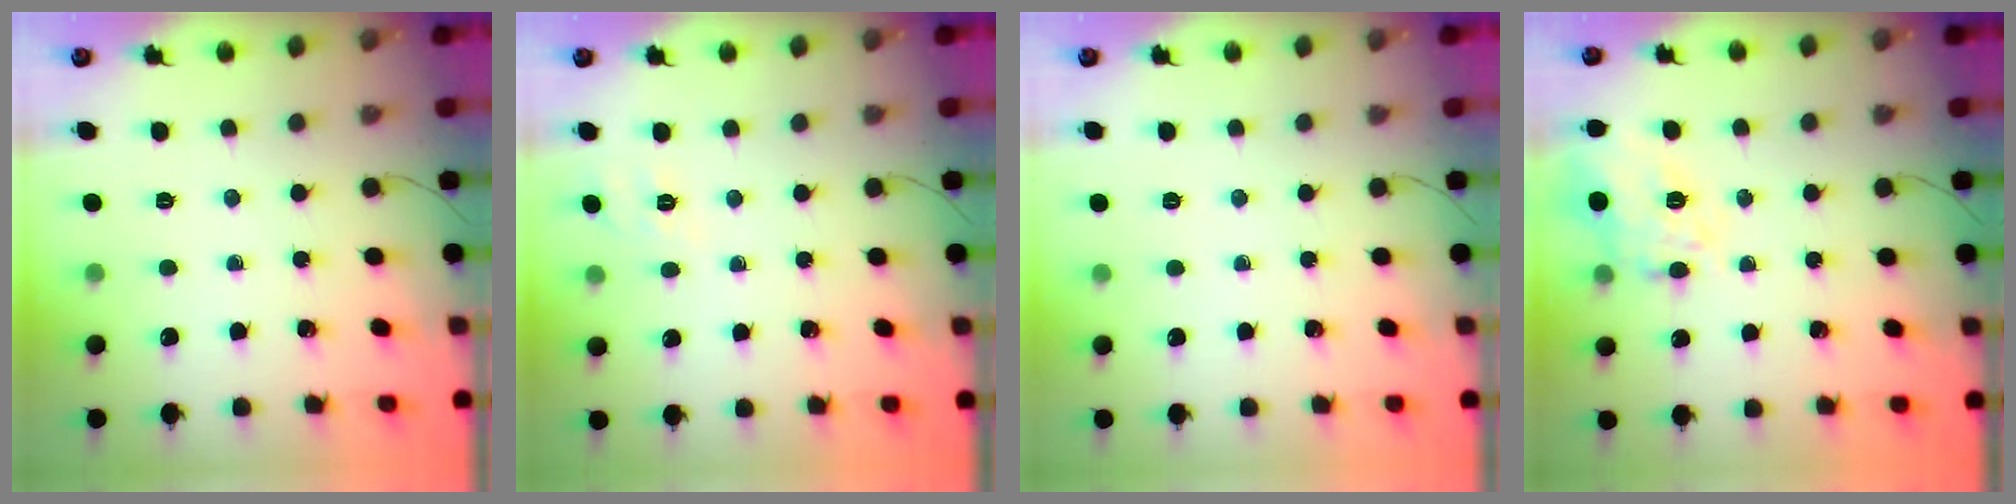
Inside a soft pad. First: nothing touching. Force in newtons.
{"total": 1.8, "press": 0.0, "slide": 1.8}
{"total": 5.6, "press": 5.5, "slide": 1.1}
{"total": 17.4, "press": 17.3, "slide": 1.9}